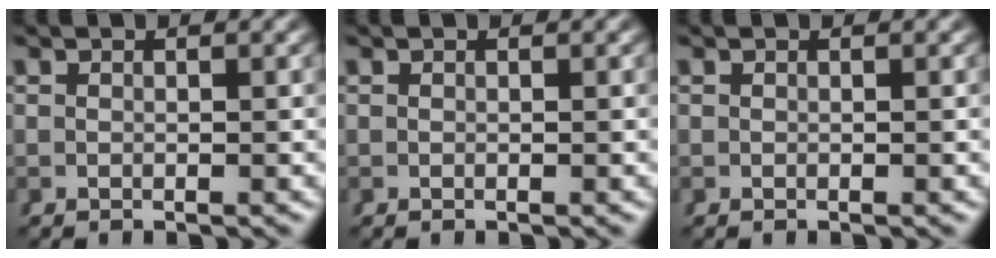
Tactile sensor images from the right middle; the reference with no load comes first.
{"total": 0.0}
{"total": 0.0}